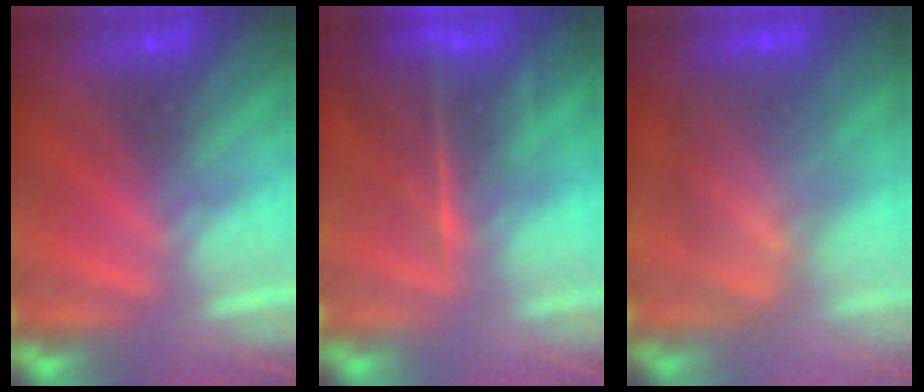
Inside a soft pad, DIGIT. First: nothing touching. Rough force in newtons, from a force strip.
{"total": 7.6}
{"total": 9.8}